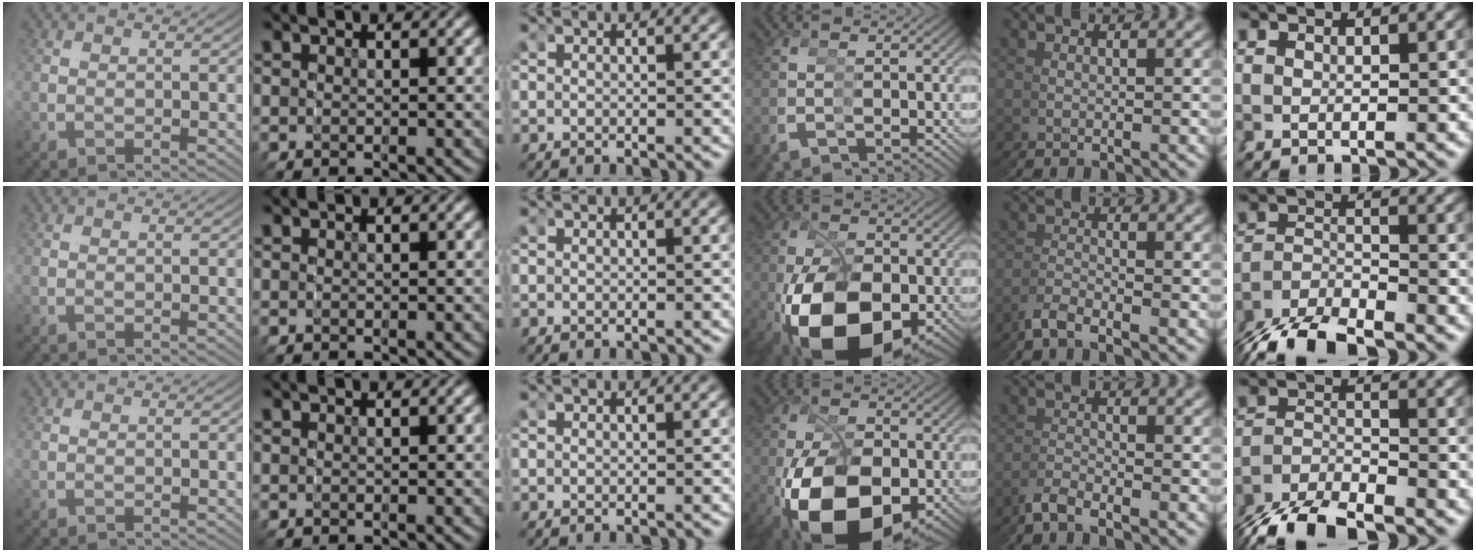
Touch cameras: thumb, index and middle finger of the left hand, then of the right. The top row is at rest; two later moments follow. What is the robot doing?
{"motion": "grasp_and_lifting", "object": "markers"}